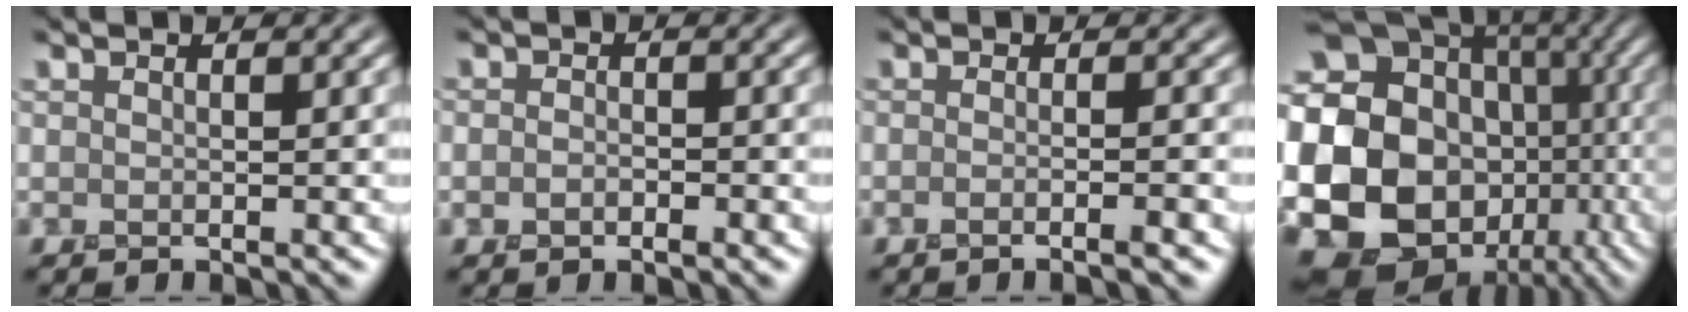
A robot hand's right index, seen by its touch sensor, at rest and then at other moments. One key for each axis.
{"total": 1.7, "fx": -0.7, "fy": 1.0, "fz": 1.2, "tx": -0.017, "ty": 0.001, "tz": -0.013}
{"total": 3.3, "fx": -1.2, "fy": 1.0, "fz": 2.9, "tx": -0.020, "ty": -0.001, "tz": -0.029}
{"total": 23.6, "fx": -4.0, "fy": 20.2, "fz": 11.5, "tx": -0.224, "ty": -0.011, "tz": -0.093}